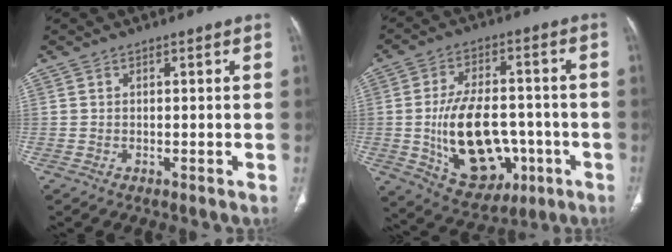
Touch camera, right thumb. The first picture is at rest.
{"total": 18.9, "force": [-3.6, 11.6, 14.5], "torque": [-0.217, 0.018, -0.033]}